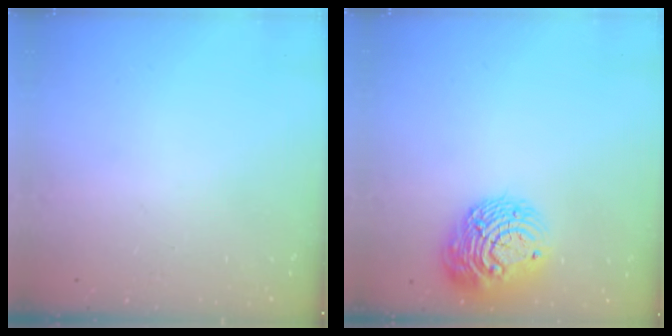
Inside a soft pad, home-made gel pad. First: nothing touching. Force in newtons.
{"total": 13.0, "press": 13.0, "slide": 1.1}